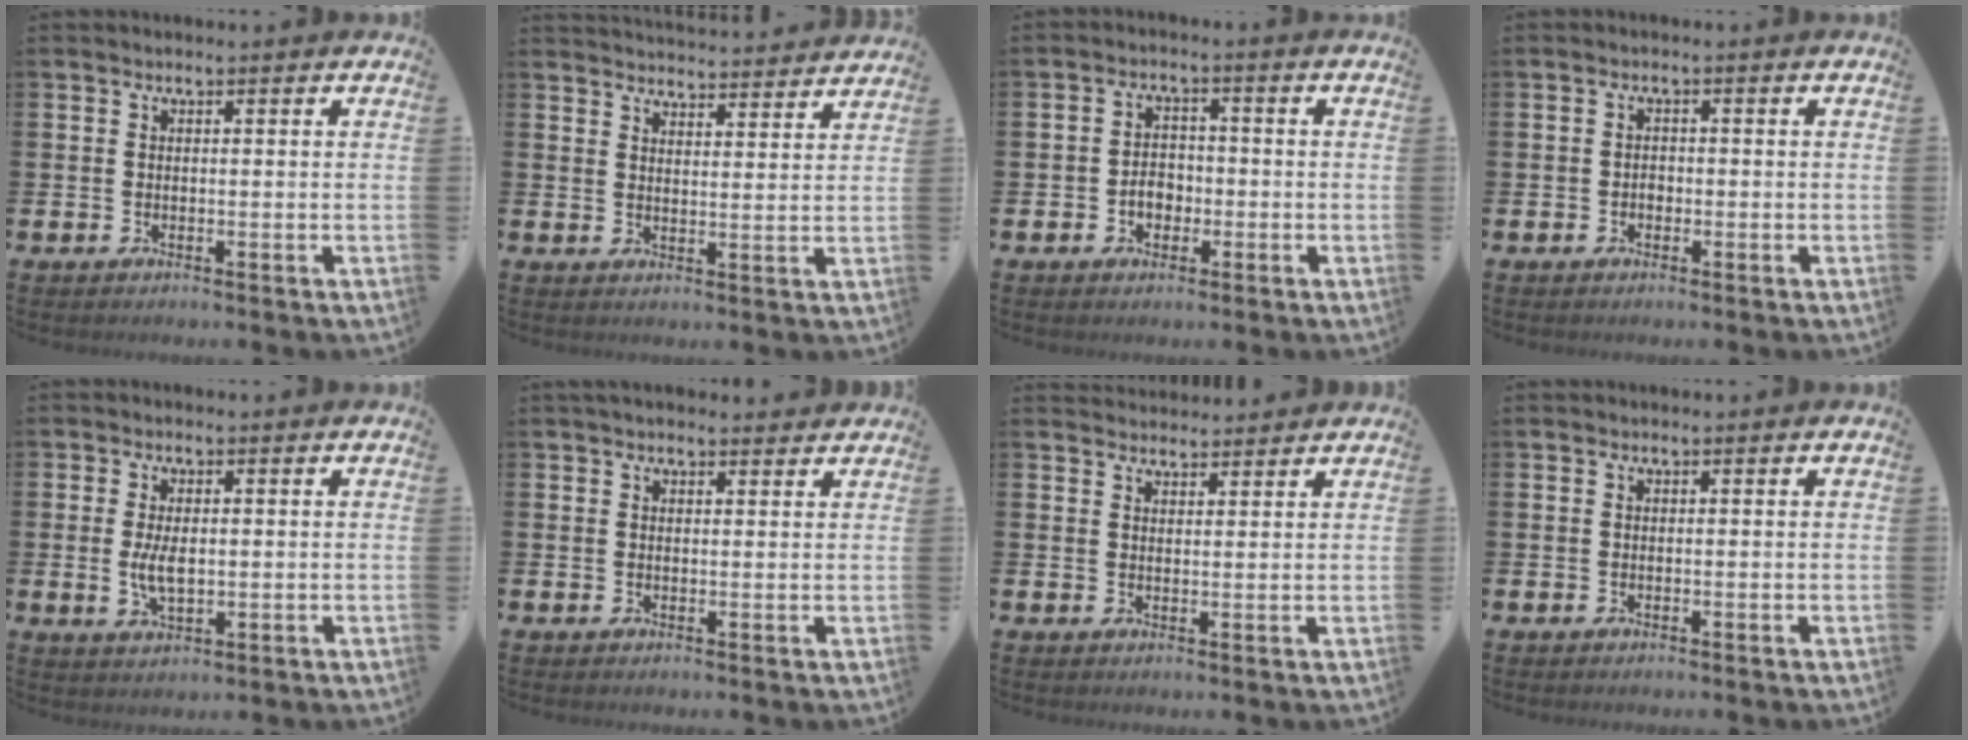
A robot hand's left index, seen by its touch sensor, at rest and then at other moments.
{"total": 4.4, "force": [4.4, 0.1, -0.2], "torque": [-0.007, -0.032, 0.079]}
{"total": 3.1, "force": [-1.0, 2.3, 1.8], "torque": [-0.023, 0.000, -0.025]}
{"total": 1.0, "force": [-0.4, 0.8, 0.4], "torque": [-0.004, 0.002, -0.010]}
{"total": 4.1, "force": [0.0, 1.9, 3.6], "torque": [-0.056, 0.000, -0.003]}
{"total": 1.8, "force": [1.7, 0.5, 0.4], "torque": [-0.002, -0.004, 0.029]}
{"total": 2.7, "force": [2.6, 0.5, -0.1], "torque": [0.005, -0.014, 0.046]}
{"total": 0.0}